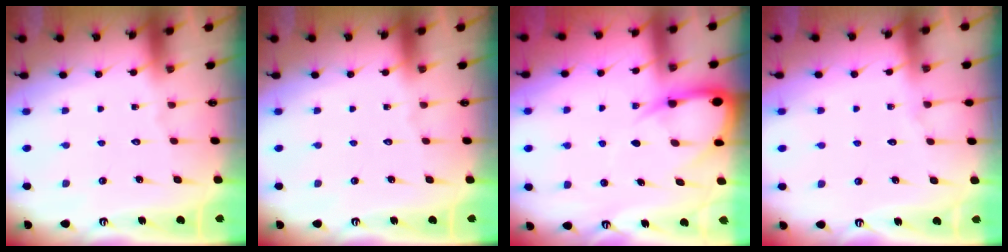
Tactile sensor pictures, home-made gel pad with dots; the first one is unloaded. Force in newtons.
{"total": 0.0}
{"total": 7.8, "press": 7.7, "slide": 0.9}
{"total": 4.3, "press": 4.2, "slide": 0.6}